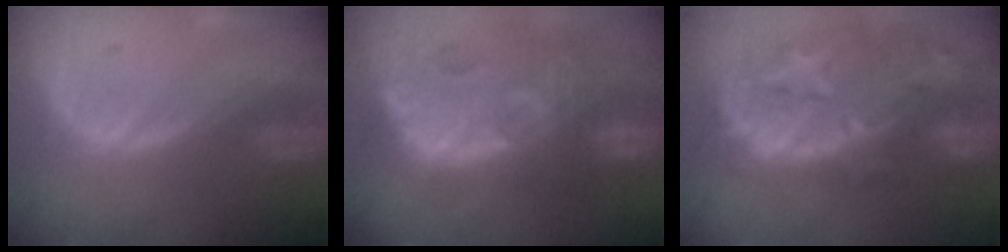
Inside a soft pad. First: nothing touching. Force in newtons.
{"total": 13.5, "press": 12.3, "slide": 5.5}
{"total": 13.1, "press": 11.7, "slide": 6.0}